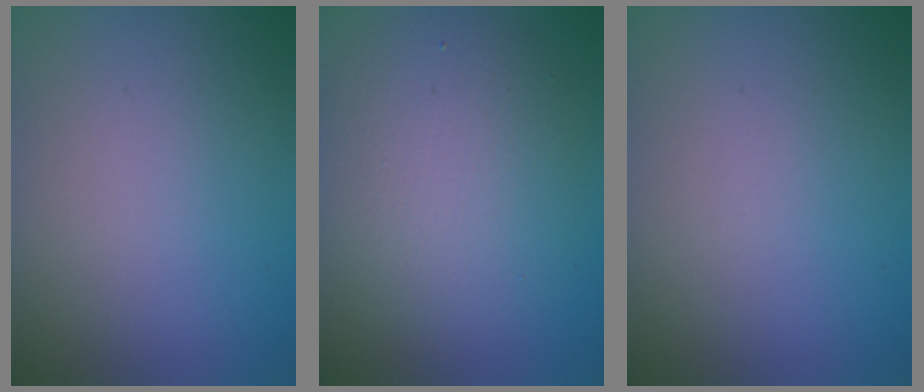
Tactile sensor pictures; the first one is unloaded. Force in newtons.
{"total": 5.6, "press": 5.6, "slide": 0.5}
{"total": 0.0}